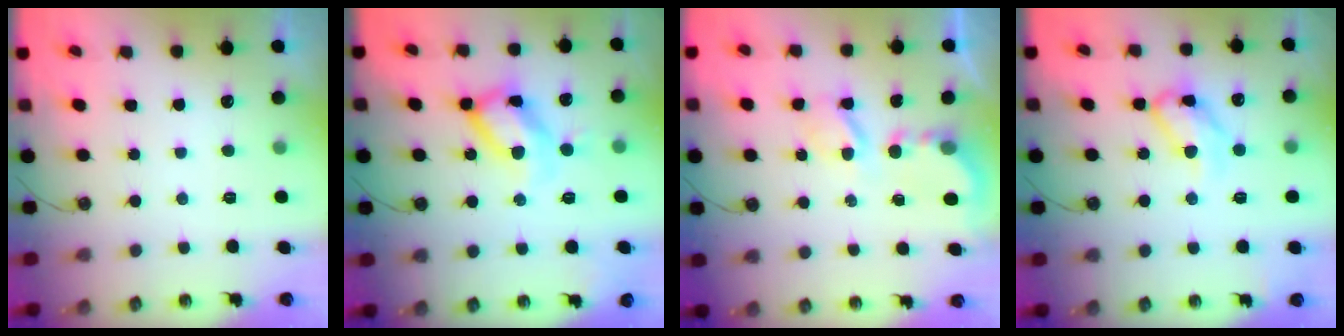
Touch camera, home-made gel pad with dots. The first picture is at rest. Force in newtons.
{"total": 16.0, "press": 15.9, "slide": 1.0}
{"total": 5.3, "press": 5.3, "slide": 0.4}
{"total": 11.5, "press": 11.4, "slide": 1.6}